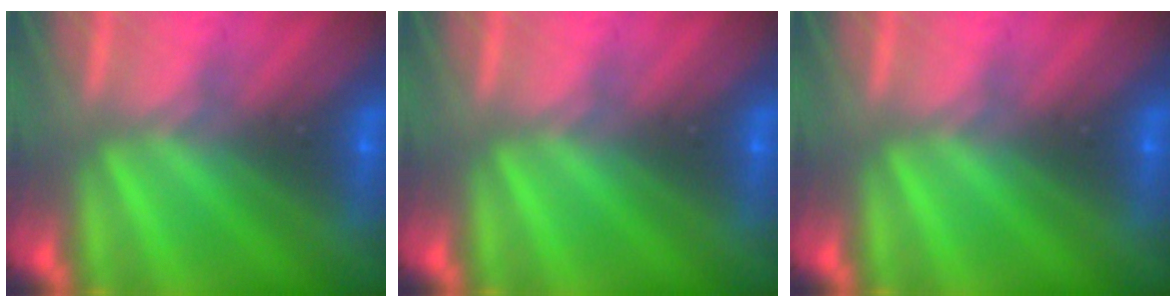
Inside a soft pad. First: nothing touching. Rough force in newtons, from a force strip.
{"total": 0.0}
{"total": 0.0}